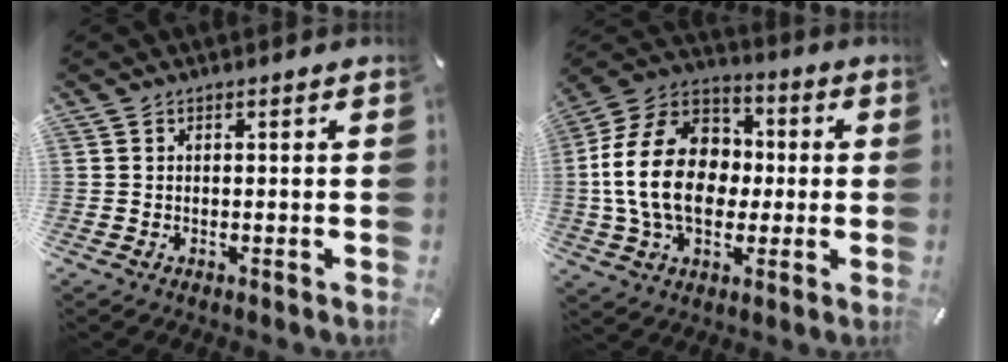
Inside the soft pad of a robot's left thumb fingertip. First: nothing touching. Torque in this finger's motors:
{"motor_torque": [0.83, 0.90, 1.89, -0.88, 0.80]}